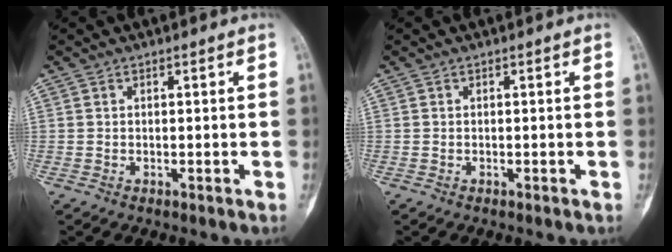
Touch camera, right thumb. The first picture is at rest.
{"total": 0.0}